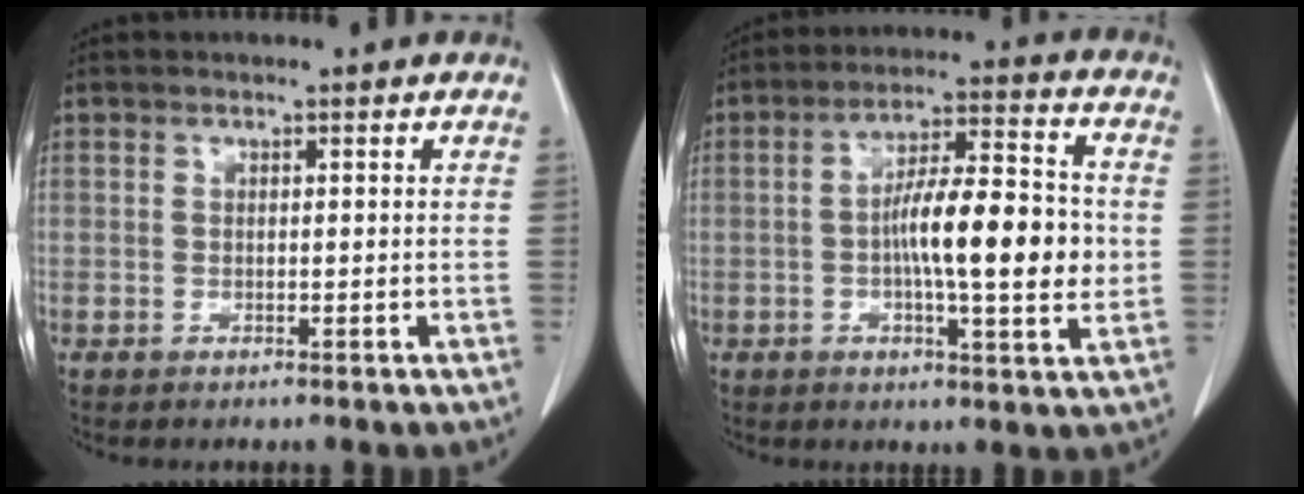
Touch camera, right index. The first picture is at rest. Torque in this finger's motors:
{"motor_torque": [1.72, -0.40, 0.96, 0.21]}